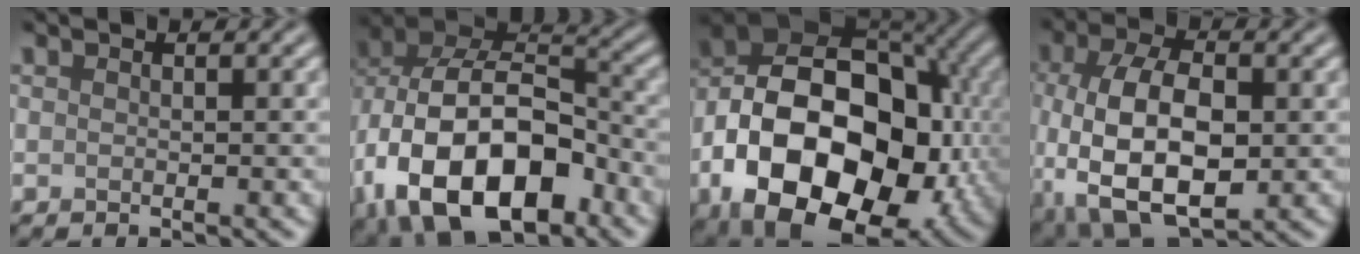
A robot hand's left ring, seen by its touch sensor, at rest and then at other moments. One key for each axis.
{"total": 17.2, "fx": -5.7, "fy": 10.6, "fz": 12.3, "tx": -0.227, "ty": -0.027, "tz": -0.091}
{"total": 19.1, "fx": -4.6, "fy": 12.7, "fz": 13.6, "tx": -0.234, "ty": -0.013, "tz": -0.076}
{"total": 11.1, "fx": -1.8, "fy": 6.2, "fz": 9.0, "tx": -0.194, "ty": -0.015, "tz": -0.033}